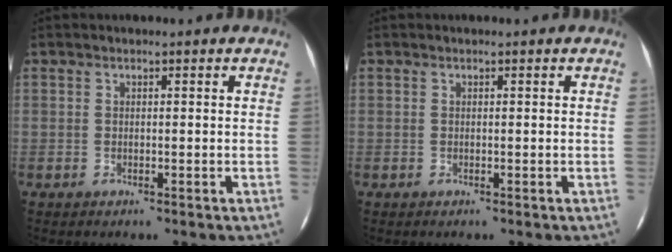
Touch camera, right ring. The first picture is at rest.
{"total": 0.0}